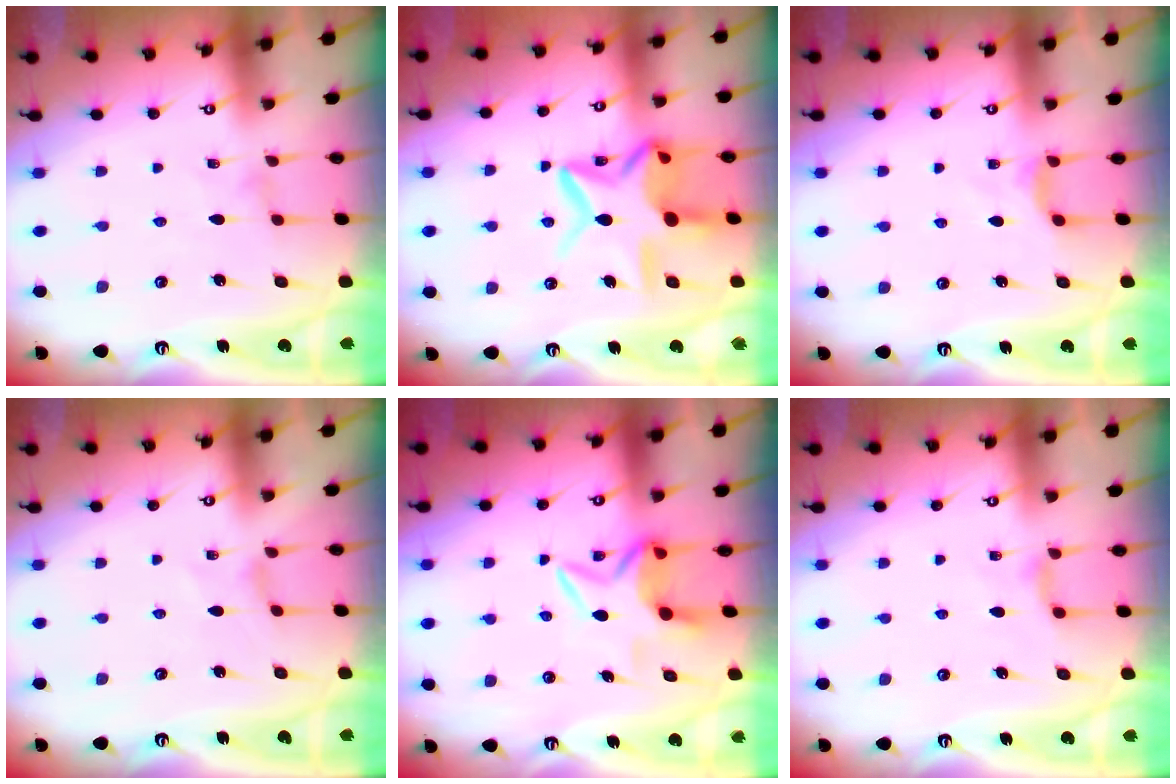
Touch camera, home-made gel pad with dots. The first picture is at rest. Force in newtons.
{"total": 16.0, "press": 16.0, "slide": 1.7}
{"total": 5.1, "press": 5.0, "slide": 0.7}
{"total": 0.7, "press": 0.7, "slide": 0.3}
{"total": 6.7, "press": 6.7, "slide": 0.7}
{"total": 3.8, "press": 3.7, "slide": 0.6}